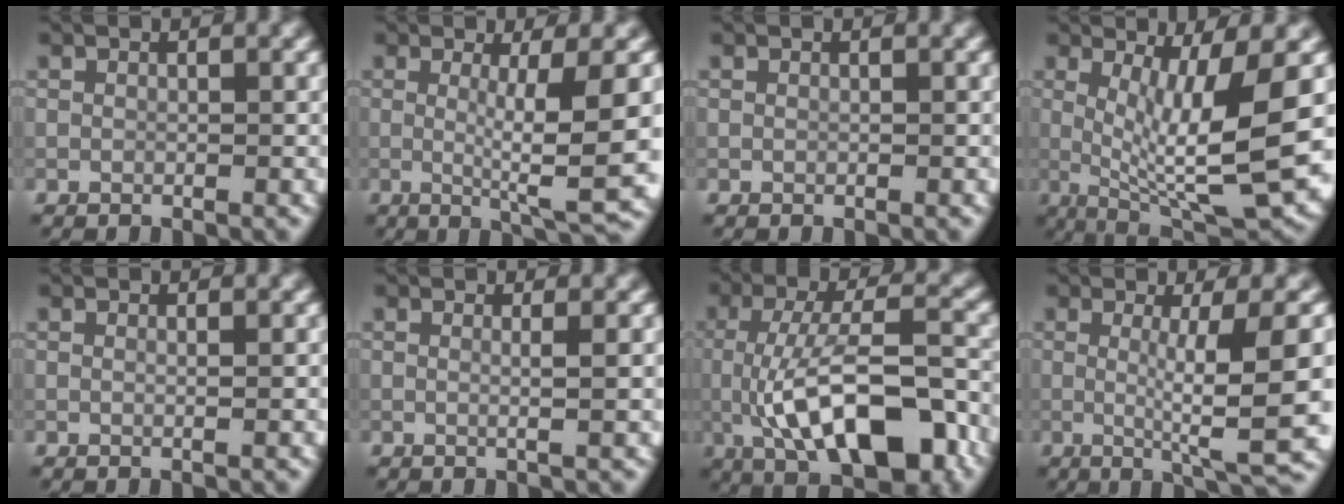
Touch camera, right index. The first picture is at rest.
{"total": 8.5, "force": [-0.2, 1.4, 8.4], "torque": [-0.119, -0.011, 0.002]}
{"total": 0.0}
{"total": 11.7, "force": [-0.1, 2.9, 11.4], "torque": [-0.175, -0.015, 0.008]}
{"total": 0.7, "force": [0.2, 0.2, 0.6], "torque": [-0.005, 0.002, 0.000]}
{"total": 2.0, "force": [0.2, 0.6, 1.9], "torque": [-0.026, 0.003, -0.005]}
{"total": 10.9, "force": [-3.4, 4.0, 9.5], "torque": [-0.161, 0.004, -0.059]}
{"total": 9.7, "force": [-0.2, 1.7, 9.6], "torque": [-0.129, -0.005, -0.001]}